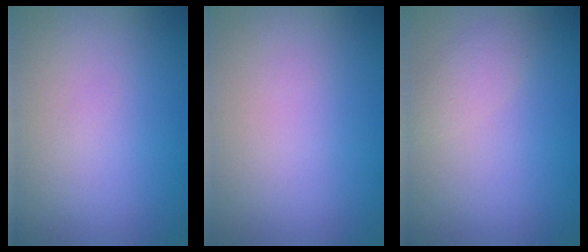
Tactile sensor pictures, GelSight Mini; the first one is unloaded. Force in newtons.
{"total": 0.0}
{"total": 1.8, "press": 1.8, "slide": 0.1}